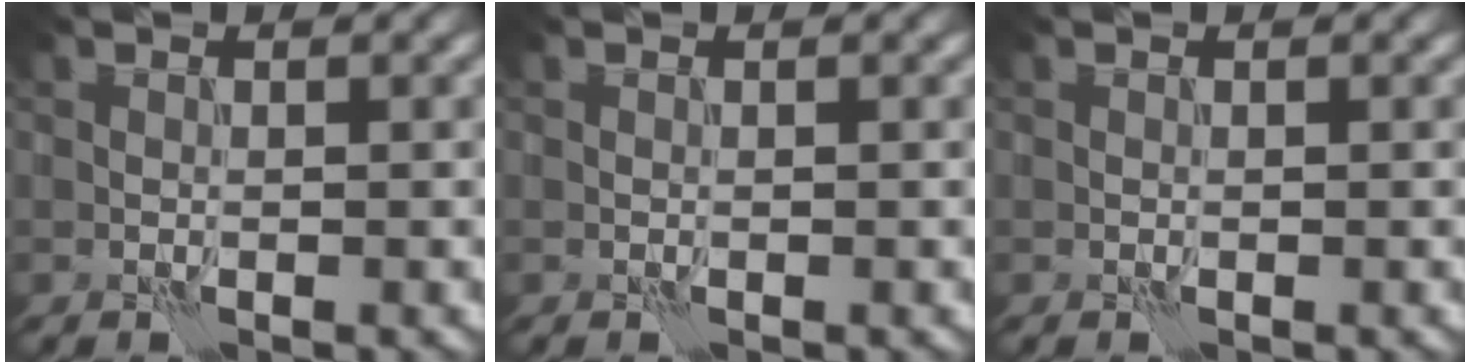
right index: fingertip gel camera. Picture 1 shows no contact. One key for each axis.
{"total": 0.0}
{"total": 0.0}